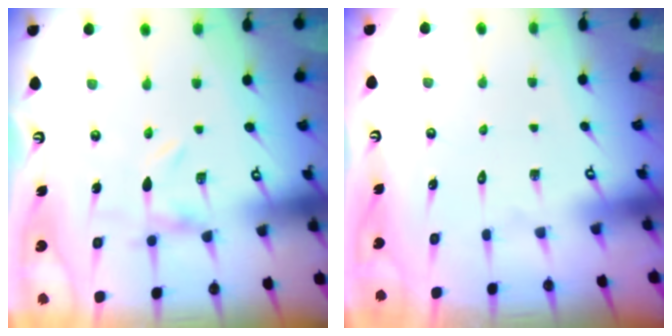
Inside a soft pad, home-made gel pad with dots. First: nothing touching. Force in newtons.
{"total": 1.6, "press": 1.6, "slide": 0.1}